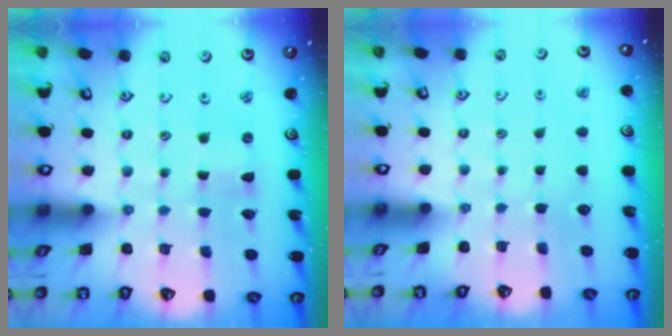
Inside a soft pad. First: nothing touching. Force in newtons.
{"total": 0.0}